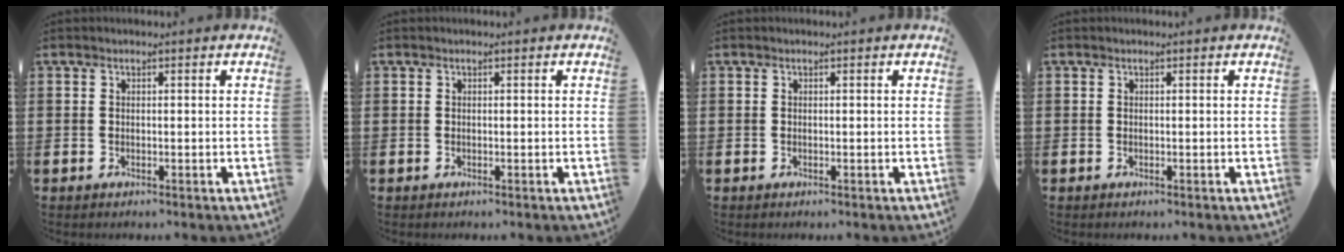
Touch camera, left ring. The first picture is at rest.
{"total": 0.0}
{"total": 0.0}
{"total": 0.0}